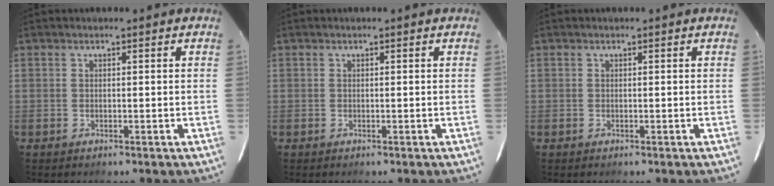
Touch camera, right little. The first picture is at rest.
{"total": 0.0}
{"total": 0.0}